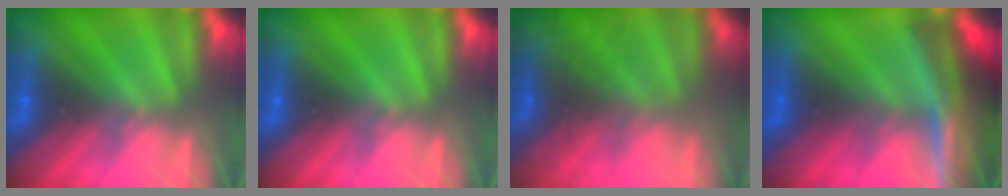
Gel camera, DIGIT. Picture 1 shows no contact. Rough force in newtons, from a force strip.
{"total": 0.0}
{"total": 10.9}
{"total": 7.5}